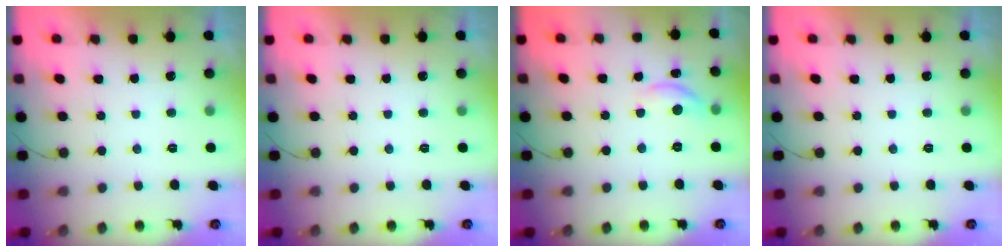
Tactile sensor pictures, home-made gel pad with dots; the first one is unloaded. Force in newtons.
{"total": 0.0}
{"total": 7.0, "press": 7.0, "slide": 0.6}
{"total": 0.0}